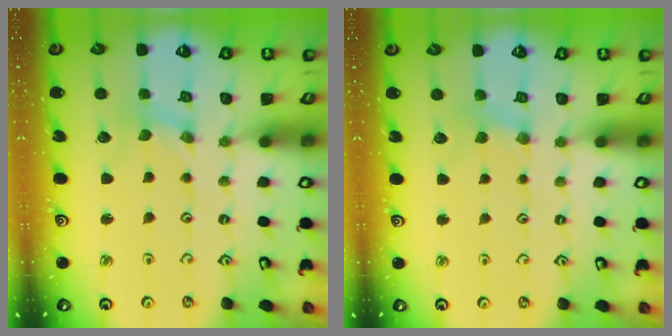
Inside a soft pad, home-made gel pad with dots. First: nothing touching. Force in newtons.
{"total": 2.8, "press": 2.8, "slide": 0.4}